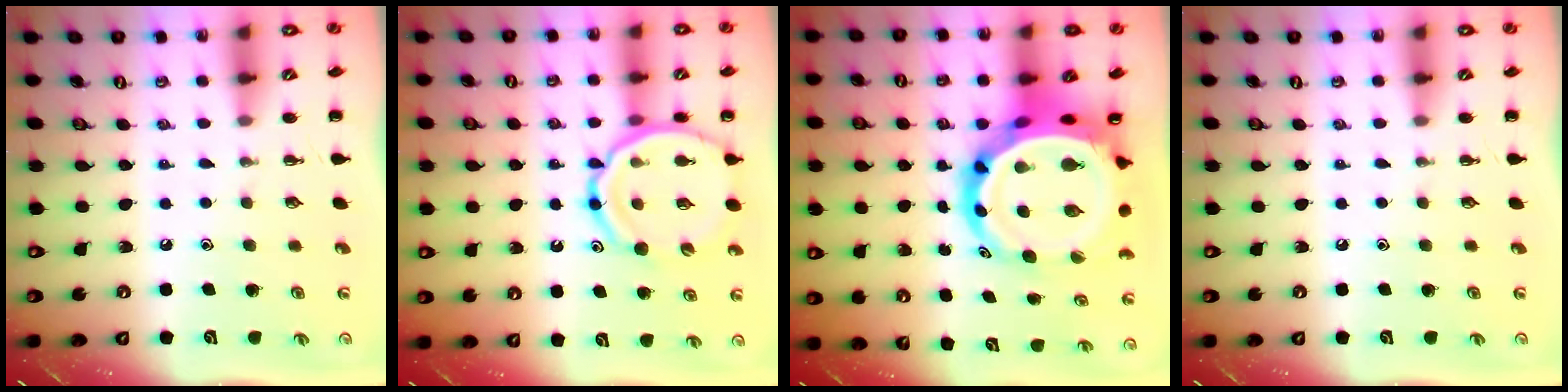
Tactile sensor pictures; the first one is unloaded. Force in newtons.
{"total": 16.0, "press": 15.7, "slide": 3.2}
{"total": 16.0, "press": 15.5, "slide": 4.1}
{"total": 0.0}